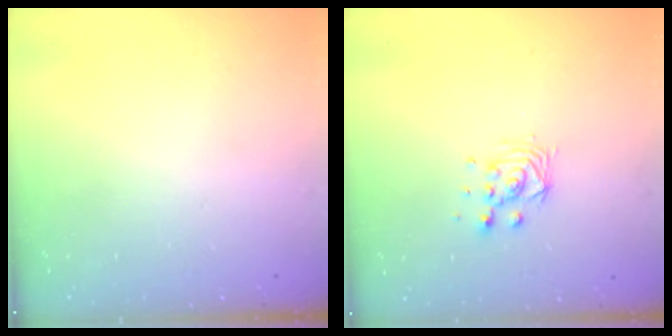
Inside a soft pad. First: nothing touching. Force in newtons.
{"total": 5.9, "press": 5.9, "slide": 0.5}